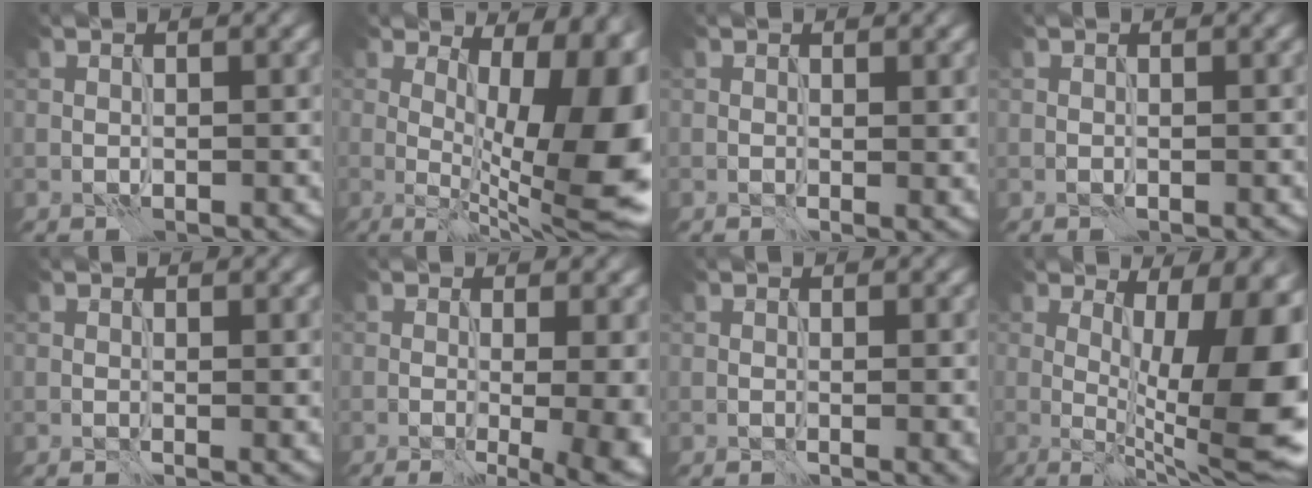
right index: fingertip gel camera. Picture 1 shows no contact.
{"total": 16.7, "force": [1.2, 6.4, 15.3], "torque": [-0.166, 0.007, 0.035]}
{"total": 1.4, "force": [0.4, 0.5, 1.2], "torque": [-0.010, -0.005, 0.008]}
{"total": 0.0}
{"total": 1.0, "force": [0.3, 0.3, 0.9], "torque": [-0.004, -0.003, 0.005]}
{"total": 9.0, "force": [-0.8, 4.0, 8.0], "torque": [-0.028, 0.009, -0.006]}
{"total": 1.5, "force": [0.0, 0.5, 1.4], "torque": [-0.009, -0.001, 0.000]}
{"total": 15.3, "force": [0.3, 5.1, 14.5], "torque": [-0.170, 0.008, 0.012]}